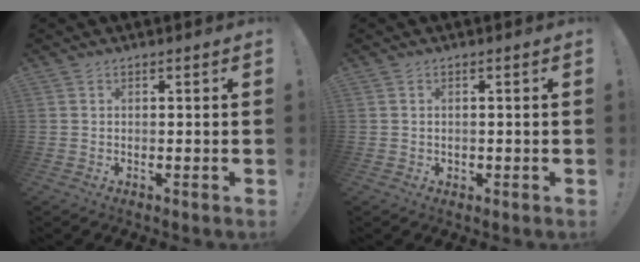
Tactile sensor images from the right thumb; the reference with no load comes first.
{"total": 0.8, "force": [0.1, 0.8, 0.1], "torque": [-0.003, 0.001, 0.001]}